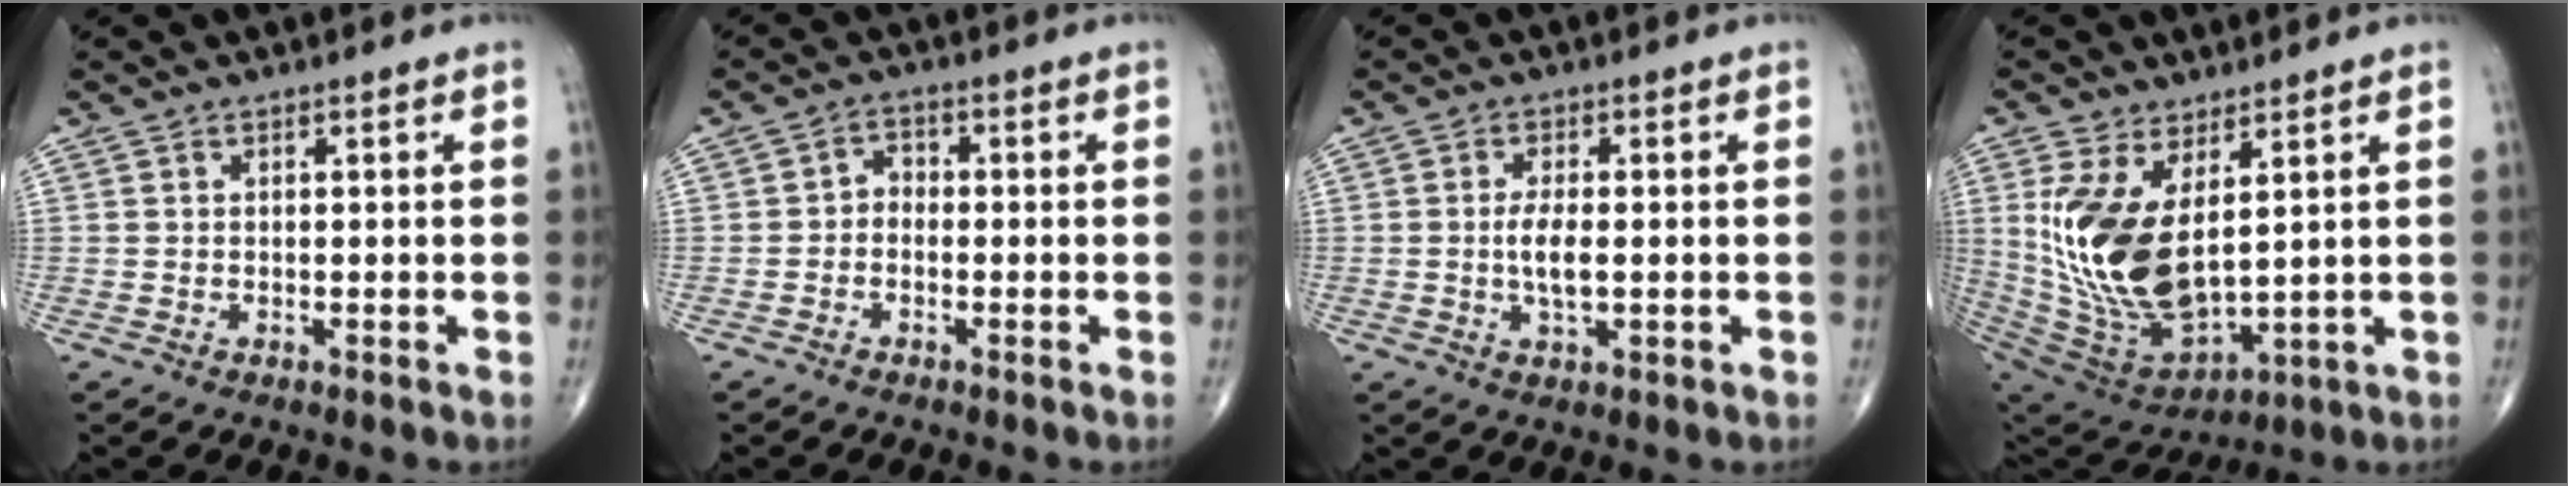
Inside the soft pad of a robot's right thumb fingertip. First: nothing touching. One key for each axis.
{"total": 2.4, "fx": -0.8, "fy": 1.9, "fz": 1.4, "tx": -0.006, "ty": 0.015, "tz": -0.026}
{"total": 4.6, "fx": -0.3, "fy": 1.7, "fz": 4.3, "tx": -0.085, "ty": -0.006, "tz": -0.007}
{"total": 18.1, "fx": 3.9, "fy": 9.1, "fz": 15.2, "tx": -0.299, "ty": -0.033, "tz": 0.098}